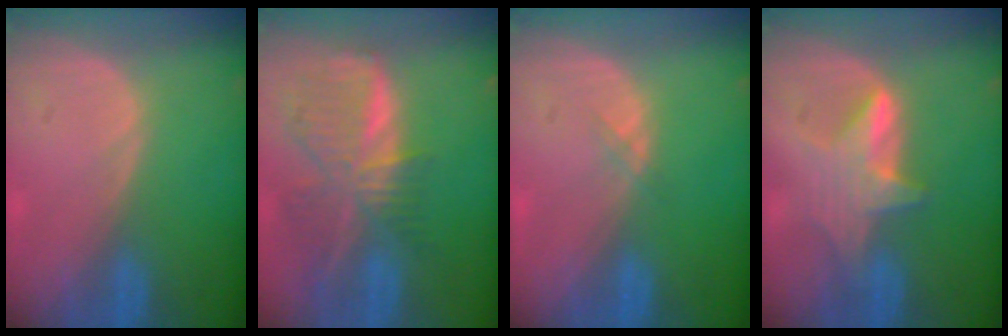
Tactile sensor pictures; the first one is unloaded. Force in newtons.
{"total": 9.1, "press": 7.9, "slide": 4.4}
{"total": 0.6, "press": 0.6, "slide": 0.1}
{"total": 5.5, "press": 5.5, "slide": 0.2}